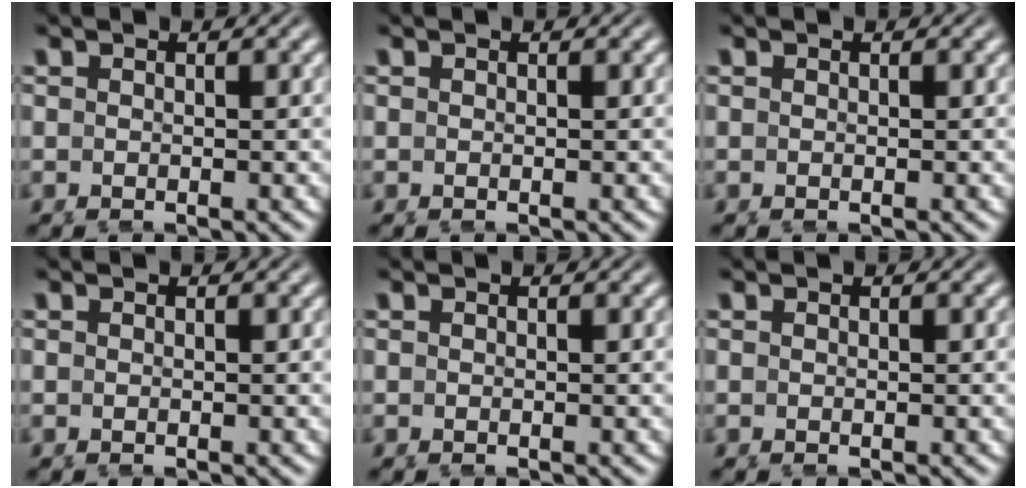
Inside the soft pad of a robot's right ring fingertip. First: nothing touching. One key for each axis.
{"total": 0.0}
{"total": 0.0}
{"total": 0.0}
{"total": 0.0}
{"total": 0.0}